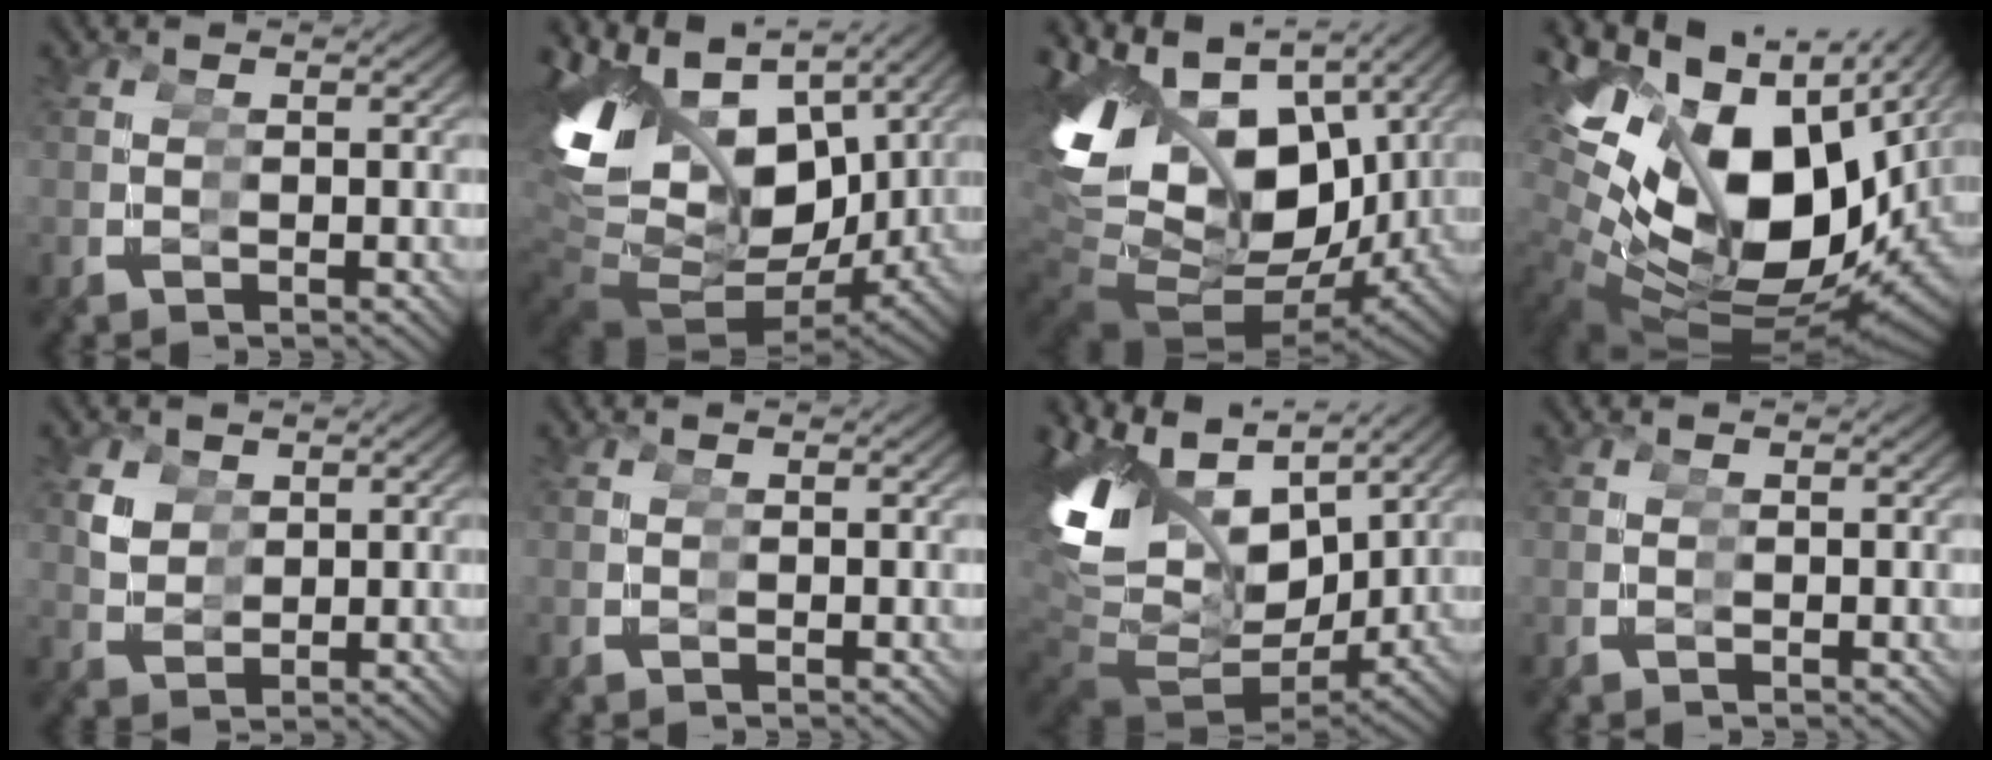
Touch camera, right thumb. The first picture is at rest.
{"total": 16.9, "force": [1.1, 11.5, 12.3], "torque": [-0.266, -0.027, 0.034]}
{"total": 20.2, "force": [0.9, 14.0, 14.6], "torque": [-0.308, -0.032, 0.031]}
{"total": 24.3, "force": [0.4, 16.7, 17.7], "torque": [-0.317, -0.042, 0.027]}
{"total": 2.6, "force": [1.3, 2.2, 0.6], "torque": [-0.013, -0.012, 0.033]}
{"total": 0.0}
{"total": 12.2, "force": [1.3, 7.8, 9.3], "torque": [-0.217, -0.031, 0.038]}
{"total": 0.0}